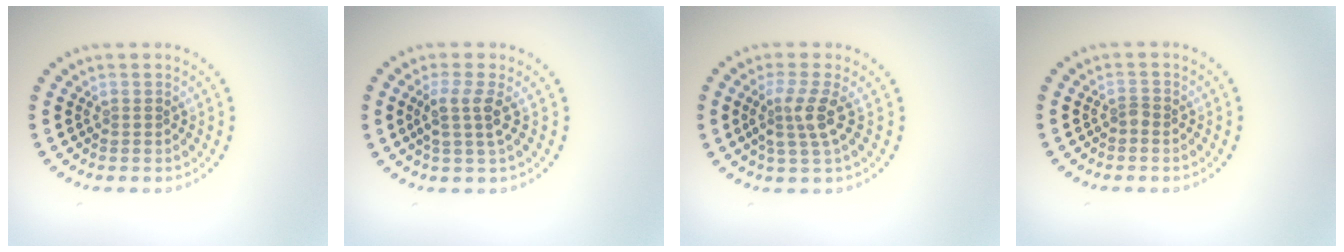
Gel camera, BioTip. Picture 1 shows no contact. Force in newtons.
{"total": 2.4, "press": 2.0, "slide": 1.4}
{"total": 2.8, "press": 2.2, "slide": 1.8}
{"total": 0.8, "press": 0.6, "slide": 0.5}